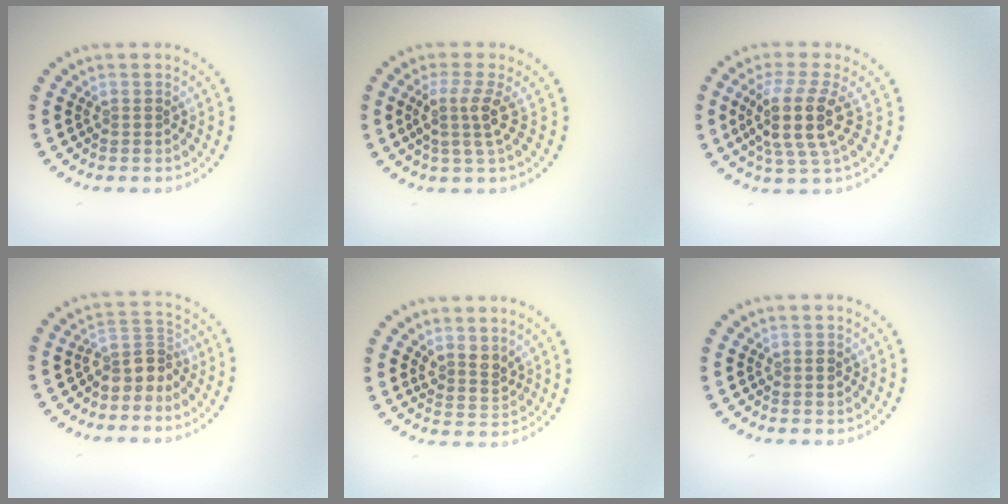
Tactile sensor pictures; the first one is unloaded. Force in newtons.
{"total": 2.7, "press": 2.2, "slide": 1.7}
{"total": 4.6, "press": 3.7, "slide": 2.7}
{"total": 2.9, "press": 2.2, "slide": 1.9}
{"total": 2.2, "press": 1.8, "slide": 1.3}
{"total": 1.1, "press": 1.1, "slide": 0.1}